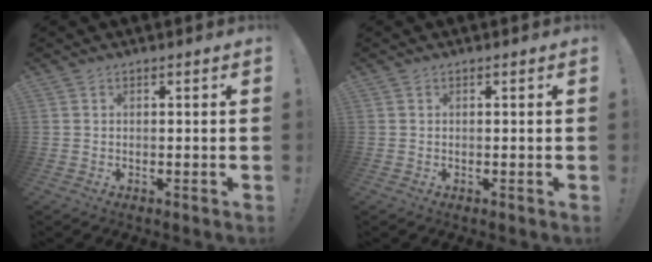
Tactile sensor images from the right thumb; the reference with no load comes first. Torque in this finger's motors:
{"motor_torque": [0.00, 0.00, -0.09, 0.17, 0.06]}